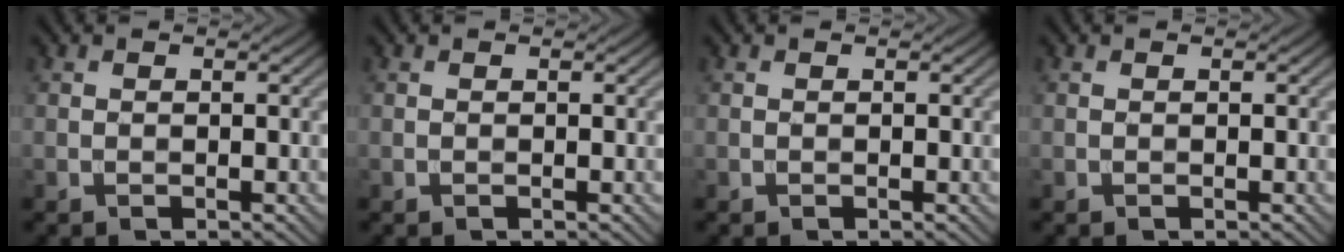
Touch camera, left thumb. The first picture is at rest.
{"total": 0.0}
{"total": 0.0}
{"total": 0.0}